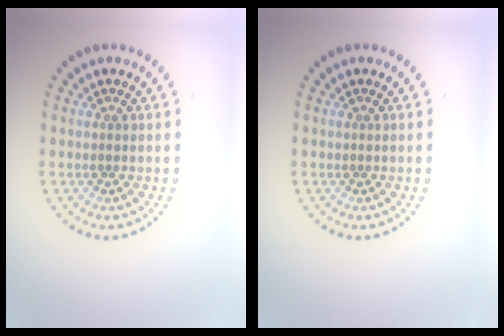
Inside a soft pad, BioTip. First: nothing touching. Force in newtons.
{"total": 0.0}